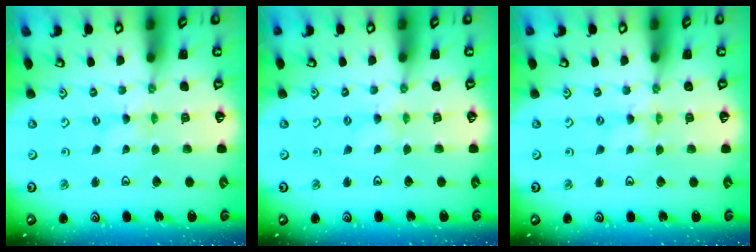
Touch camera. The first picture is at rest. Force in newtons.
{"total": 1.6, "press": 1.6, "slide": 0.3}
{"total": 0.0}